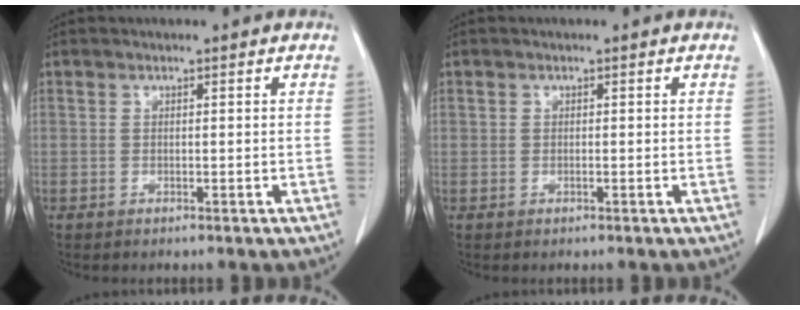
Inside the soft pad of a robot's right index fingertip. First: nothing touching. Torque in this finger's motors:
{"motor_torque": [0.08, 0.14, -0.02, 0.00]}